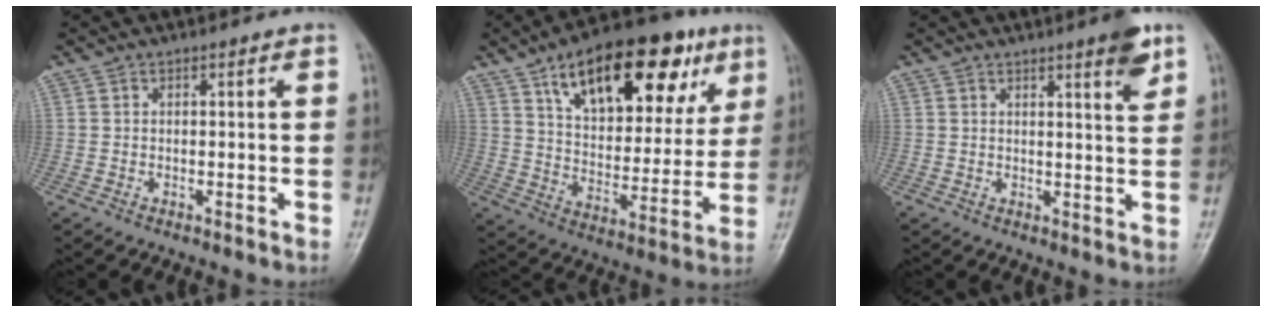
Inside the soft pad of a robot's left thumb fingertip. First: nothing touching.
{"total": 25.2, "force": [12.8, 11.9, 18.1], "torque": [-0.231, -0.013, 0.203]}
{"total": 4.8, "force": [3.0, 0.7, 3.7], "torque": [-0.044, -0.019, 0.038]}